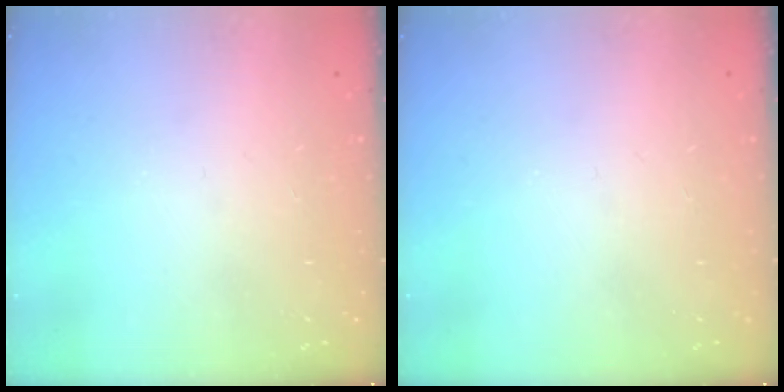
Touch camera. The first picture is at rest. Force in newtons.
{"total": 0.0}